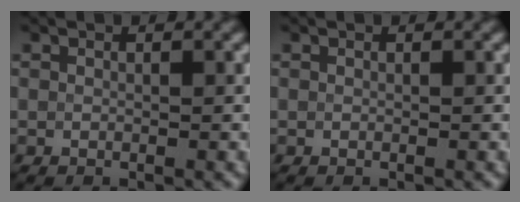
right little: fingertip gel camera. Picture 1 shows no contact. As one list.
[{"total": 0.0}]